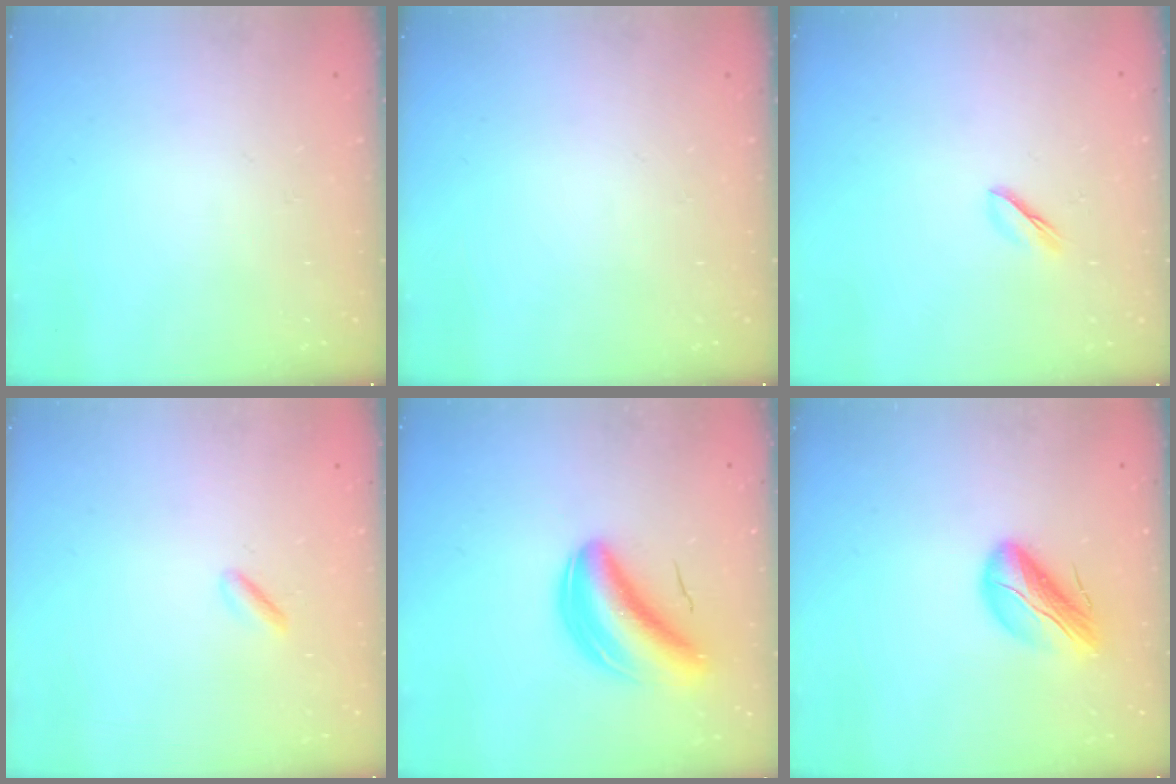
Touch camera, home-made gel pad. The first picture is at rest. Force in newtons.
{"total": 0.0}
{"total": 2.3, "press": 2.2, "slide": 0.8}
{"total": 1.5, "press": 1.3, "slide": 0.7}
{"total": 7.0, "press": 6.8, "slide": 1.7}
{"total": 12.2, "press": 11.8, "slide": 3.1}